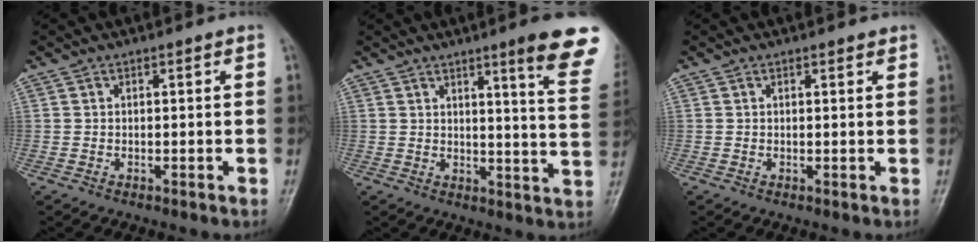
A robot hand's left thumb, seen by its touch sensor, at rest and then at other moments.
{"total": 13.1, "force": [8.3, 0.8, 10.0], "torque": [-0.108, -0.047, 0.092]}
{"total": 1.2, "force": [1.0, 0.5, 0.6], "torque": [-0.007, -0.003, 0.010]}